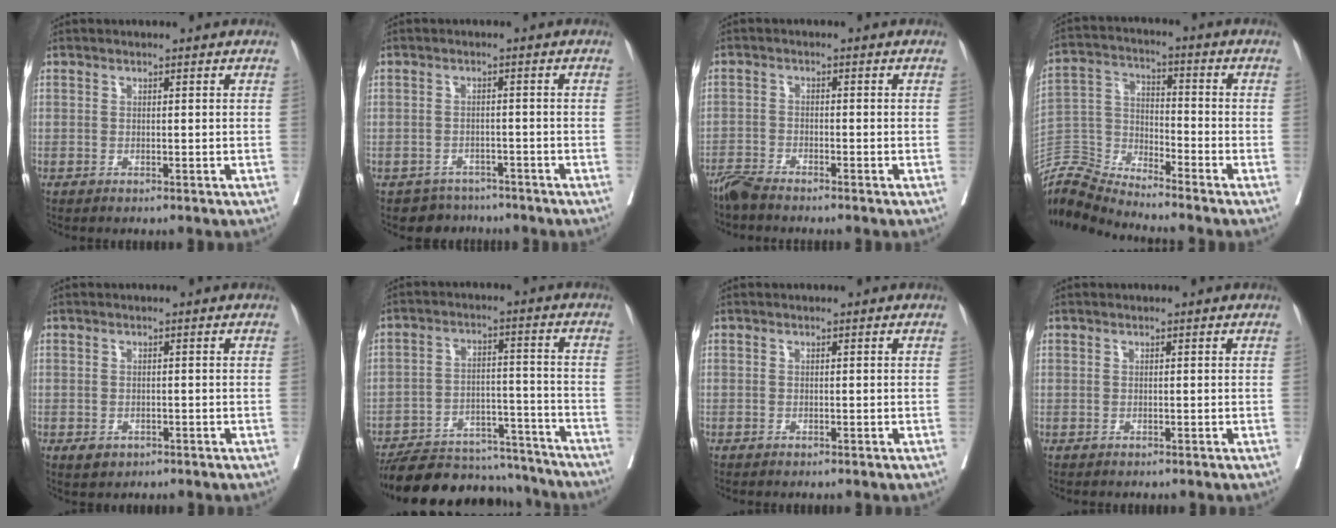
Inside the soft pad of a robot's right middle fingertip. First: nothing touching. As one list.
[{"total": 3.1, "force": [-2.6, 1.5, -0.7], "torque": [0.014, 0.007, -0.042]}, {"total": 3.1, "force": [-2.9, -0.1, 0.9], "torque": [-0.017, -0.011, -0.060]}, {"total": 9.1, "force": [-9.0, -0.9, -0.5], "torque": [0.003, 0.032, -0.179]}, {"total": 1.3, "force": [-0.4, 0.9, 0.9], "torque": [-0.014, -0.001, 0.003]}, {"total": 18.6, "force": [-17.1, 5.0, 5.2], "torque": [-0.096, 0.011, -0.246]}, {"total": 0.0}, {"total": 0.6, "force": [0.6, -0.2, 0.0], "torque": [0.009, 0.003, 0.006]}]